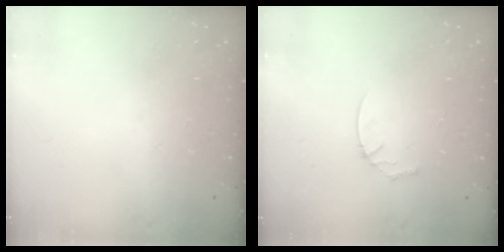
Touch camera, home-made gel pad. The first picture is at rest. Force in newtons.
{"total": 3.5, "press": 3.5, "slide": 0.3}